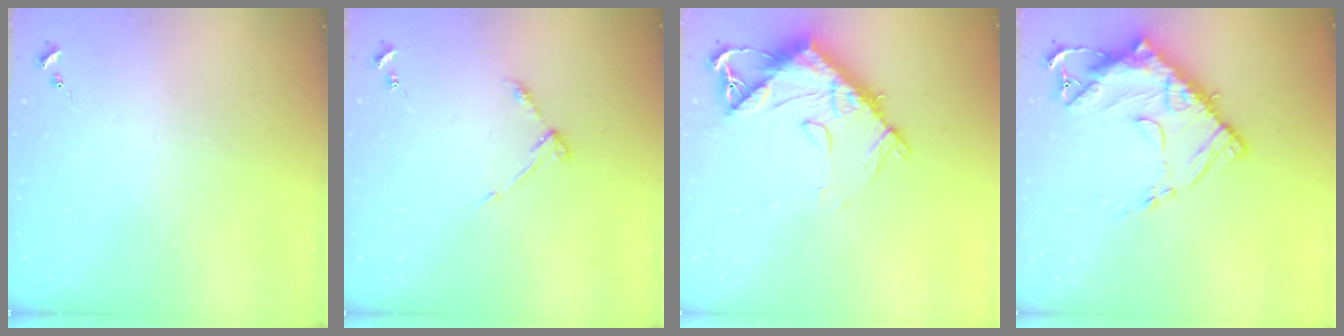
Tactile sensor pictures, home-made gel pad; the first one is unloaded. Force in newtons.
{"total": 4.6, "press": 4.6, "slide": 0.6}
{"total": 13.6, "press": 13.5, "slide": 1.4}
{"total": 16.9, "press": 16.8, "slide": 1.6}